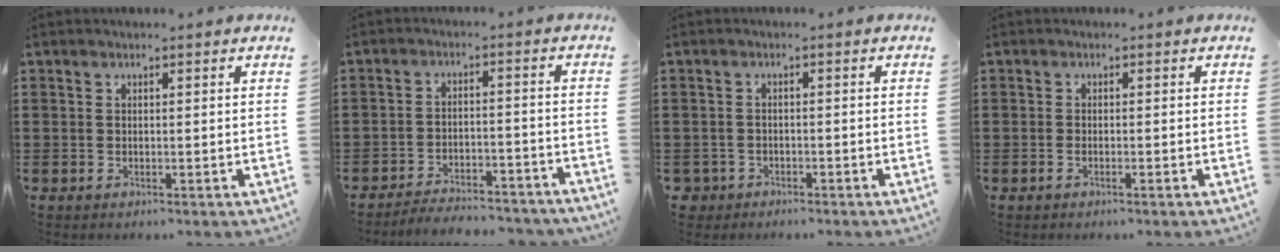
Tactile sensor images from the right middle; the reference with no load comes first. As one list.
[{"total": 4.5, "force": [-4.5, 0.2, 0.6], "torque": [-0.014, 0.002, -0.091]}, {"total": 2.0, "force": [-1.8, 0.9, 0.0], "torque": [-0.007, -0.004, -0.039]}, {"total": 0.7, "force": [-0.5, 0.1, 0.6], "torque": [-0.013, -0.003, -0.008]}]